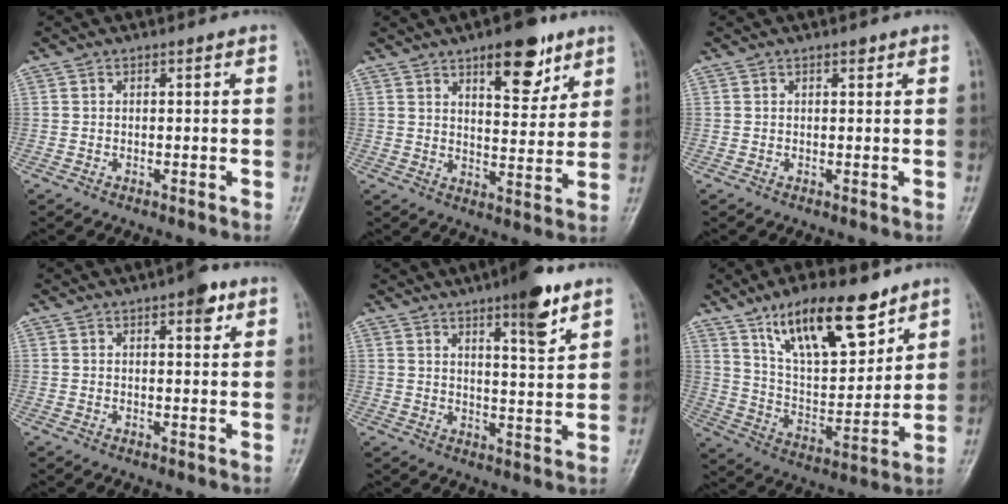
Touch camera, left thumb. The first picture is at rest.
{"total": 11.0, "force": [6.7, 4.5, 7.5], "torque": [-0.079, -0.038, 0.099]}
{"total": 0.8, "force": [0.5, 0.4, 0.4], "torque": [-0.003, -0.002, 0.006]}
{"total": 4.1, "force": [2.2, 1.5, 3.1], "torque": [-0.029, -0.006, 0.026]}
{"total": 9.2, "force": [5.8, 1.8, 6.9], "torque": [-0.089, -0.035, 0.084]}
{"total": 18.4, "force": [11.7, 7.1, 12.3], "torque": [-0.163, -0.058, 0.212]}